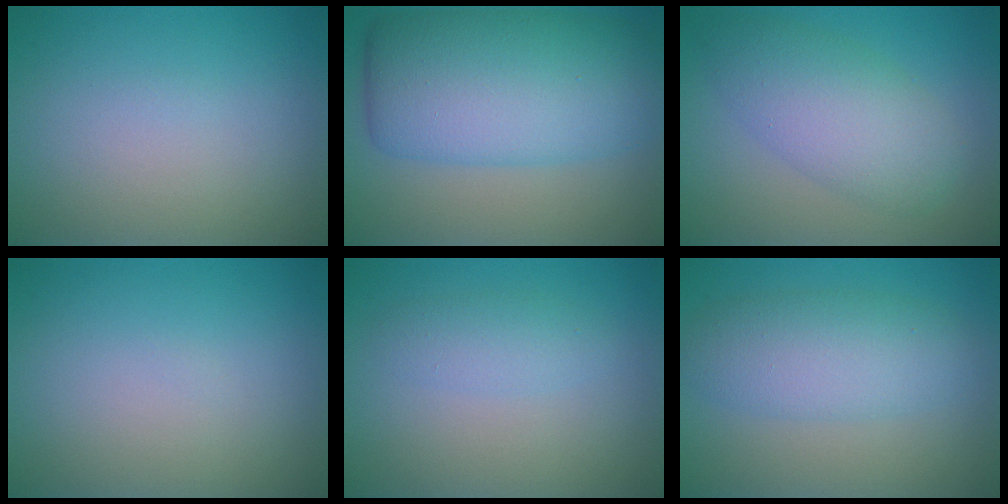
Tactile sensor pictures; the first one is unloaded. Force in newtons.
{"total": 10.5, "press": 10.5, "slide": 0.1}
{"total": 5.6, "press": 5.6, "slide": 0.1}
{"total": 0.0}
{"total": 1.8, "press": 1.8, "slide": 0.0}
{"total": 4.9, "press": 4.9, "slide": 0.1}